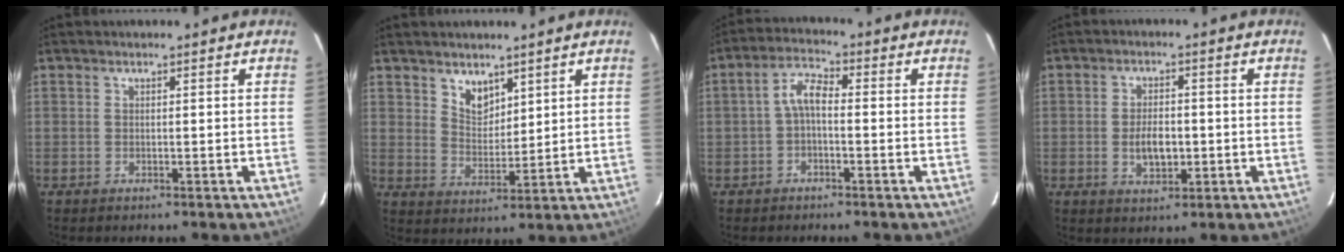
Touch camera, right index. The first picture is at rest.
{"total": 5.2, "force": [3.7, 3.1, 1.9], "torque": [-0.024, 0.004, 0.073]}
{"total": 4.0, "force": [-1.0, 1.8, 3.4], "torque": [-0.074, 0.017, -0.023]}
{"total": 5.2, "force": [-0.9, 2.9, 4.2], "torque": [-0.079, 0.002, -0.011]}